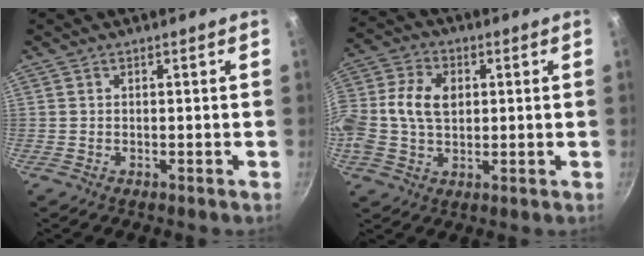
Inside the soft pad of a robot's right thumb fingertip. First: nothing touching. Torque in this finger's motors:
{"motor_torque": [2.52, 2.48, 1.30, -0.96, 0.61]}